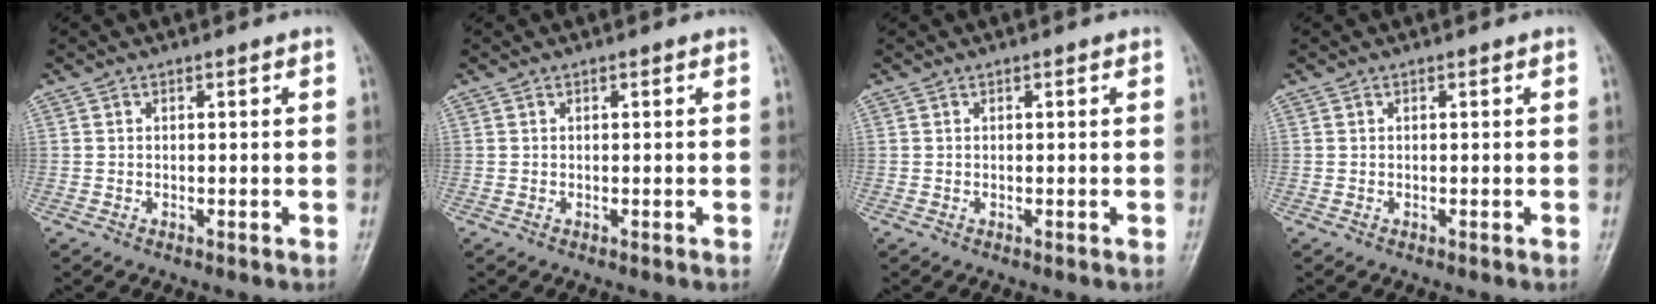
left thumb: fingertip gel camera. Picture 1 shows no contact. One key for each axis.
{"total": 0.0}
{"total": 0.0}
{"total": 0.0}